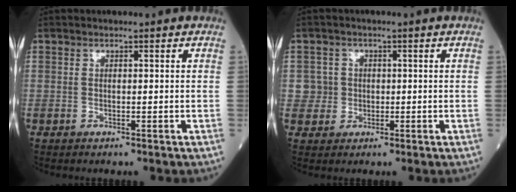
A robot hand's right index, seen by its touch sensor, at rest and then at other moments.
{"total": 2.9, "force": [0.1, 2.9, -0.3], "torque": [0.018, 0.009, 0.003]}